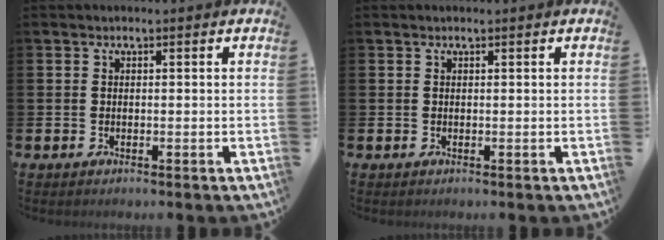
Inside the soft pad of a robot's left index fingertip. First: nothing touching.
{"total": 0.0}